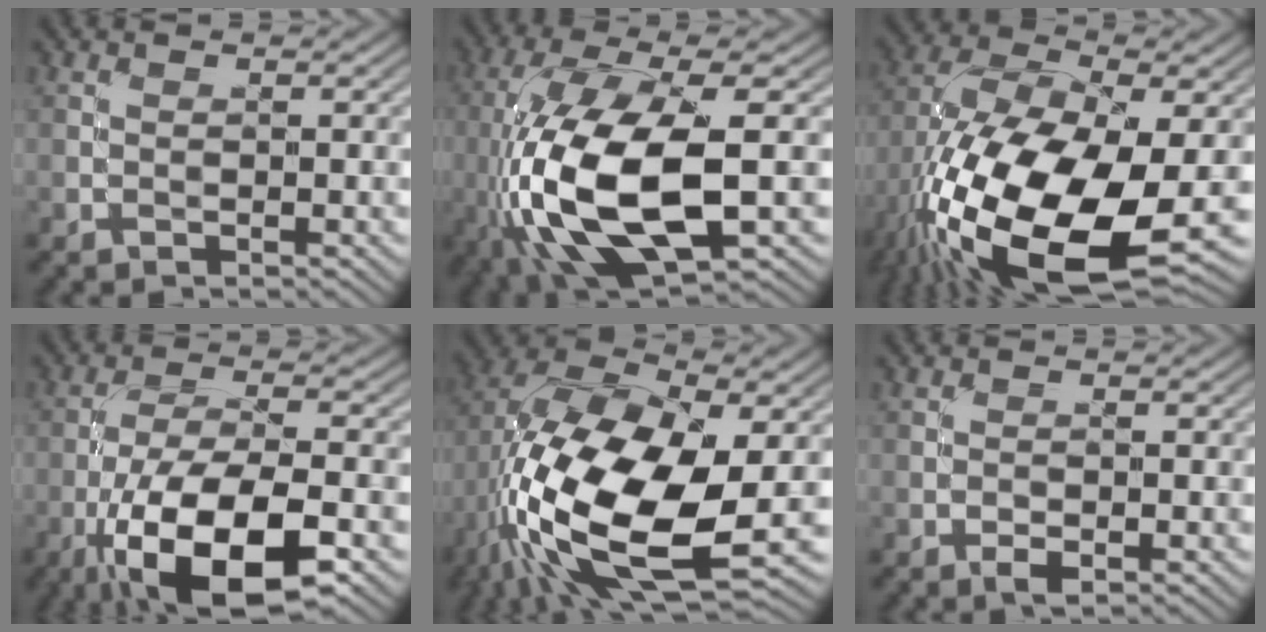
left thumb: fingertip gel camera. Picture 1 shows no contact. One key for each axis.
{"total": 14.5, "fx": -3.3, "fy": 5.5, "fz": 13.0, "tx": -0.300, "ty": -0.011, "tz": -0.061}
{"total": 19.3, "fx": -6.8, "fy": 8.9, "fz": 15.7, "tx": -0.341, "ty": -0.028, "tz": -0.119}
{"total": 13.6, "fx": -6.5, "fy": 4.8, "fz": 11.0, "tx": -0.210, "ty": -0.010, "tz": -0.122}
{"total": 18.3, "fx": -4.0, "fy": 9.2, "fz": 15.3, "tx": -0.332, "ty": -0.024, "tz": -0.072}
{"total": 1.2, "fx": -0.6, "fy": 0.5, "fz": 0.9, "tx": -0.013, "ty": 0.000, "tz": -0.013}